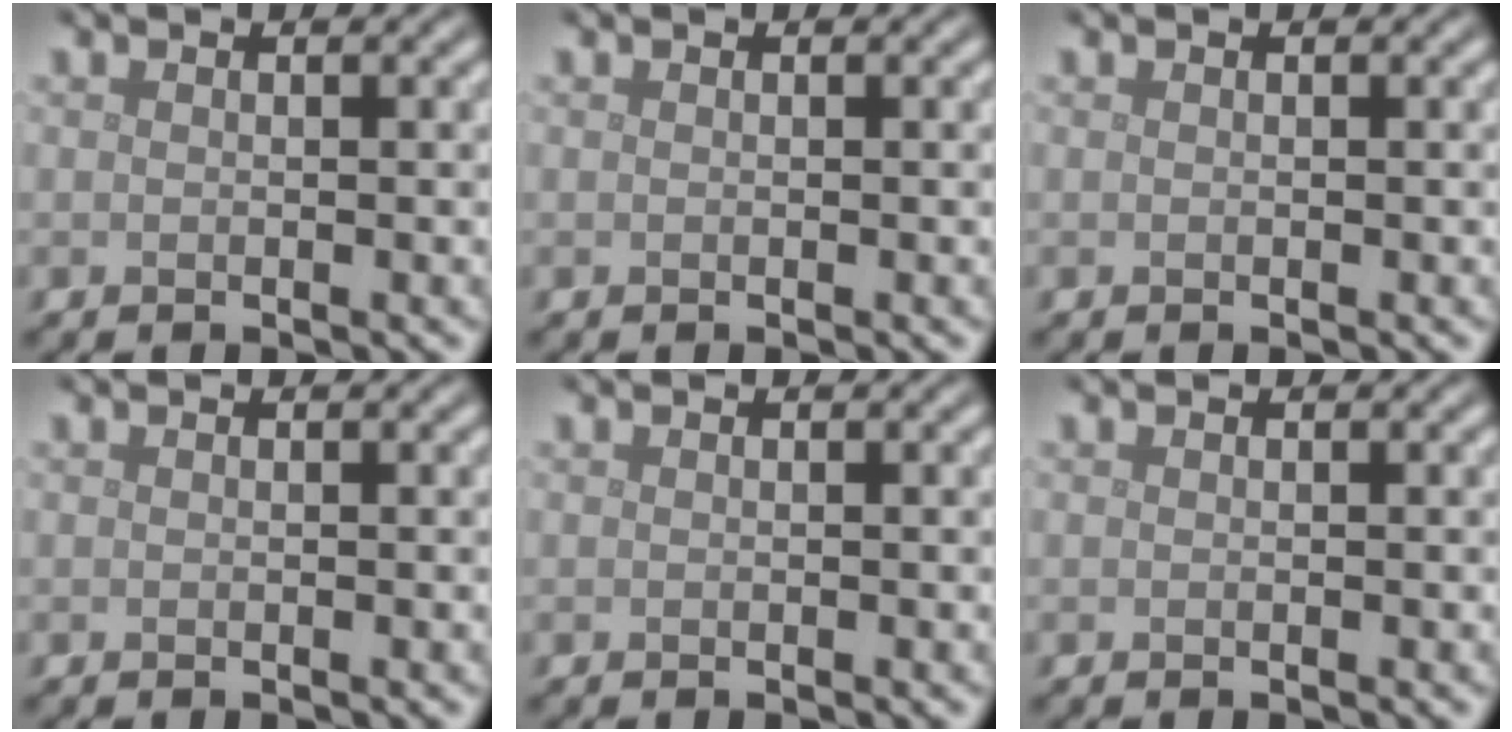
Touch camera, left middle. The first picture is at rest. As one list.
[{"total": 0.0}, {"total": 0.0}, {"total": 0.0}, {"total": 0.0}, {"total": 0.0}]